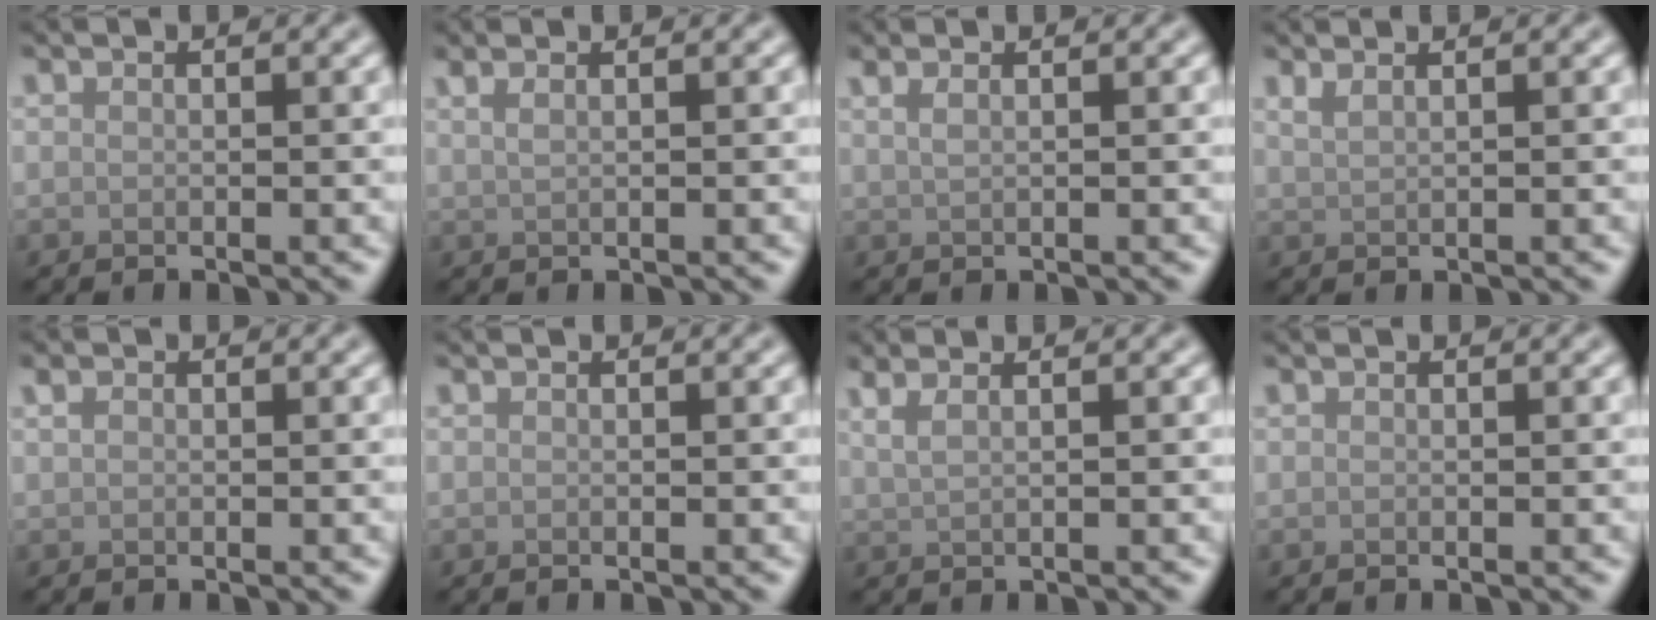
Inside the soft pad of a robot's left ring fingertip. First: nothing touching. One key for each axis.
{"total": 1.7, "fx": 1.0, "fy": 0.8, "fz": 1.2, "tx": -0.017, "ty": -0.003, "tz": 0.010}
{"total": 1.7, "fx": 0.9, "fy": 0.8, "fz": 1.2, "tx": -0.017, "ty": -0.004, "tz": 0.009}
{"total": 1.8, "fx": 1.3, "fy": 0.7, "fz": 1.0, "tx": -0.010, "ty": 0.002, "tz": 0.015}
{"total": 0.8, "fx": 0.2, "fy": 0.6, "fz": 0.4, "tx": -0.006, "ty": 0.002, "tz": 0.002}
{"total": 0.0}
{"total": 3.3, "fx": 1.9, "fy": 1.6, "fz": 2.1, "tx": -0.023, "ty": 0.013, "tz": 0.007}
{"total": 0.0}